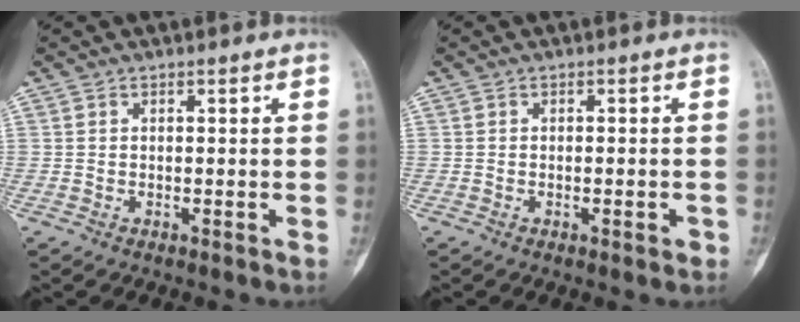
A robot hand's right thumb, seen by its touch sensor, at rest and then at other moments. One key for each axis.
{"total": 2.0, "fx": -0.8, "fy": 0.7, "fz": 1.7, "tx": -0.025, "ty": 0.005, "tz": -0.007}